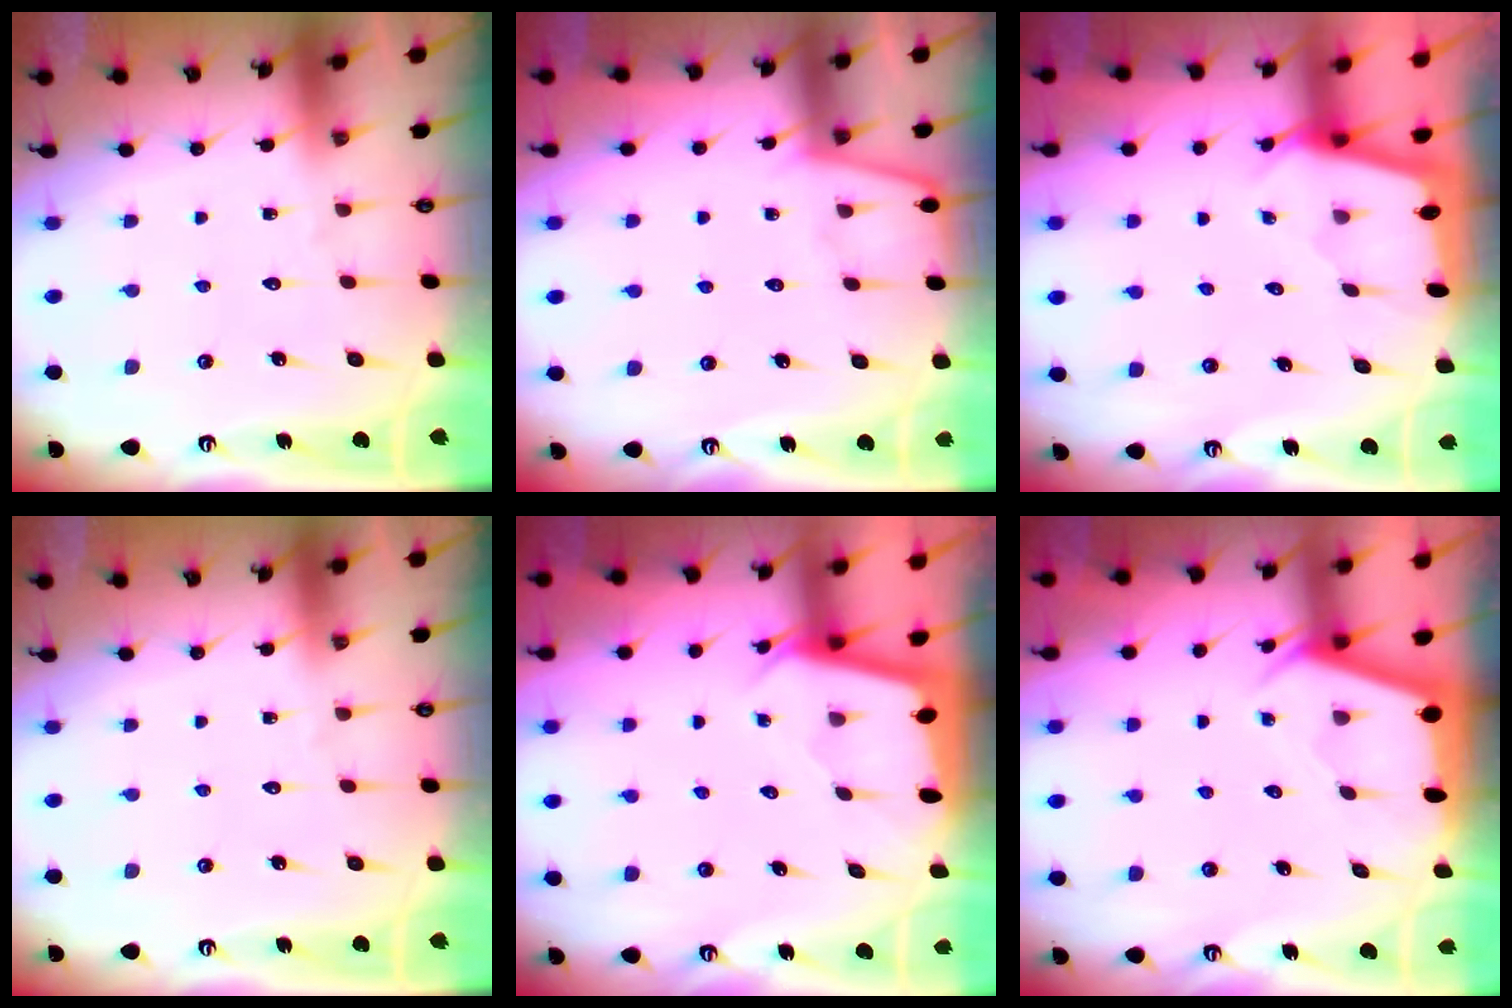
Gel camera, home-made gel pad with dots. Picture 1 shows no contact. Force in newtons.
{"total": 2.3, "press": 2.3, "slide": 0.3}
{"total": 1.8, "press": 1.8, "slide": 0.1}
{"total": 0.0}
{"total": 2.0, "press": 1.9, "slide": 0.2}
{"total": 2.2, "press": 2.2, "slide": 0.3}